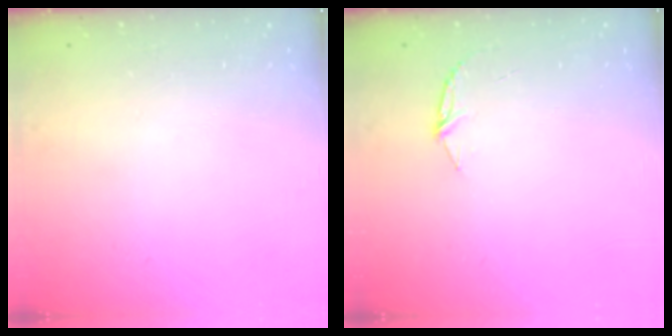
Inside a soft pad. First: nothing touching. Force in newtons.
{"total": 4.8, "press": 4.8, "slide": 0.5}